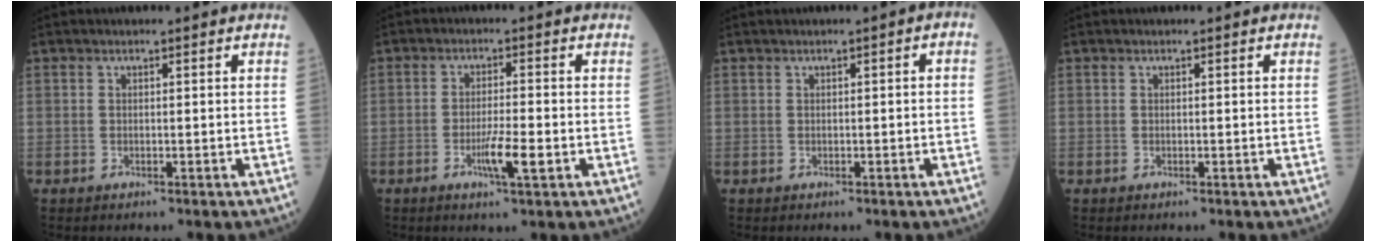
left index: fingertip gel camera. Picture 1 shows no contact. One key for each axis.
{"total": 4.7, "fx": -1.9, "fy": 0.2, "fz": 4.3, "tx": -0.080, "ty": -0.008, "tz": -0.034}
{"total": 1.2, "fx": 0.1, "fy": 0.4, "fz": 1.1, "tx": -0.015, "ty": 0.011, "tz": 0.002}
{"total": 0.0}